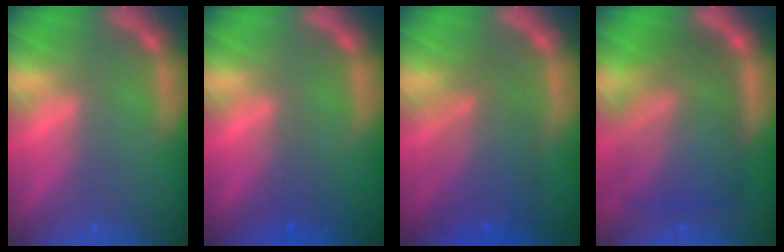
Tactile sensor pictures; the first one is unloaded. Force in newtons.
{"total": 1.5}
{"total": 6.6}
{"total": 10.0}